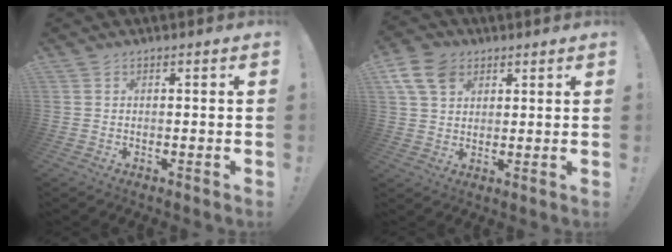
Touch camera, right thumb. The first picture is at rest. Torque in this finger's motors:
{"motor_torque": [-0.17, 0.26, 0.30, -0.17, 0.16]}